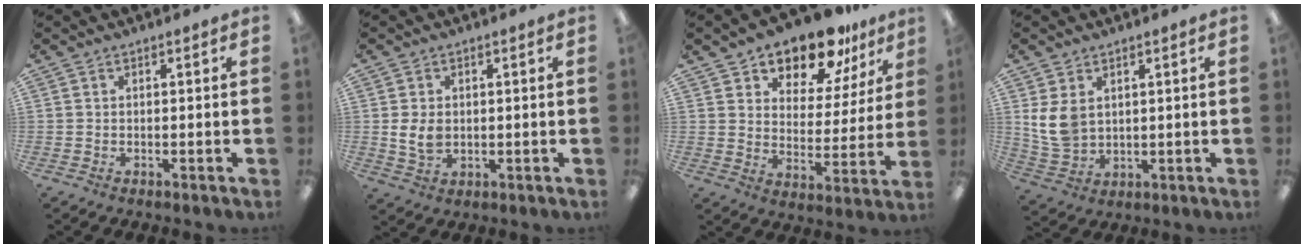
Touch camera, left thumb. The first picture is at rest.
{"total": 5.2, "force": [0.0, 4.0, 3.4], "torque": [-0.068, 0.001, -0.002]}
{"total": 13.2, "force": [11.5, 5.2, 3.7], "torque": [-0.070, -0.089, 0.208]}
{"total": 8.0, "force": [2.6, 5.9, 4.7], "torque": [-0.107, -0.003, 0.052]}